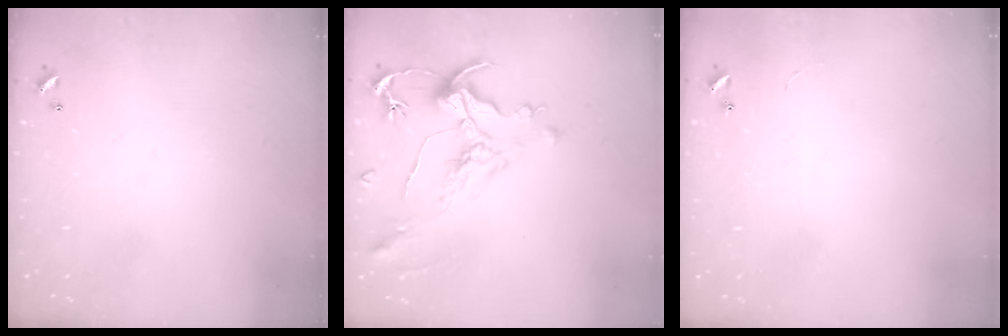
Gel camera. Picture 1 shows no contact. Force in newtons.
{"total": 1.2, "press": 0.7, "slide": 1.0}
{"total": 2.3, "press": 2.3, "slide": 0.4}